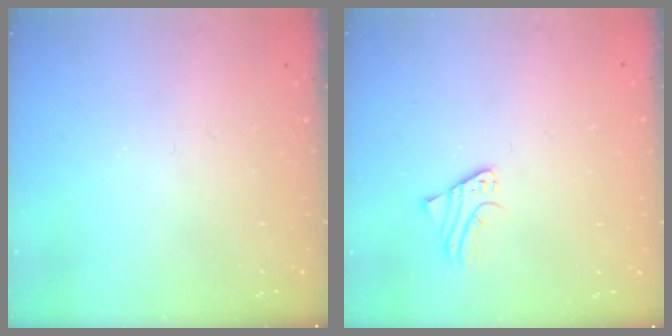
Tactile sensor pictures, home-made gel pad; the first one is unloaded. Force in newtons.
{"total": 1.9, "press": 1.9, "slide": 0.1}